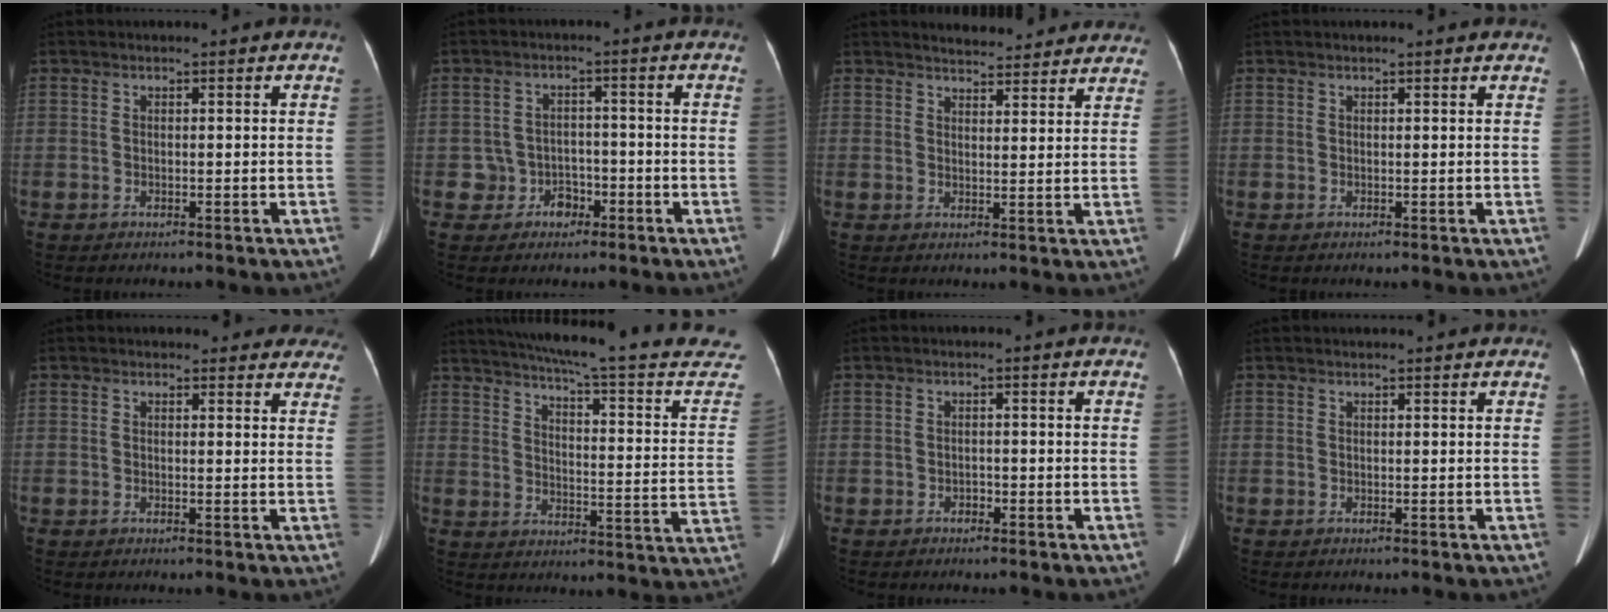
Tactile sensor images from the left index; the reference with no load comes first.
{"total": 3.6, "force": [-1.7, 3.2, 0.1], "torque": [0.007, 0.015, -0.025]}
{"total": 12.1, "force": [11.4, 2.9, 2.9], "torque": [-0.014, 0.006, 0.123]}
{"total": 2.9, "force": [2.7, 0.3, 1.1], "torque": [-0.015, 0.012, 0.022]}
{"total": 9.2, "force": [8.5, 3.1, 1.2], "torque": [0.031, -0.012, 0.062]}
{"total": 28.8, "force": [25.5, 1.9, 13.1], "torque": [-0.193, -0.071, 0.307]}
{"total": 0.7, "force": [-0.6, 0.4, 0.3], "torque": [-0.004, 0.002, -0.011]}
{"total": 3.2, "force": [3.1, 0.3, 0.8], "torque": [-0.012, 0.021, 0.034]}